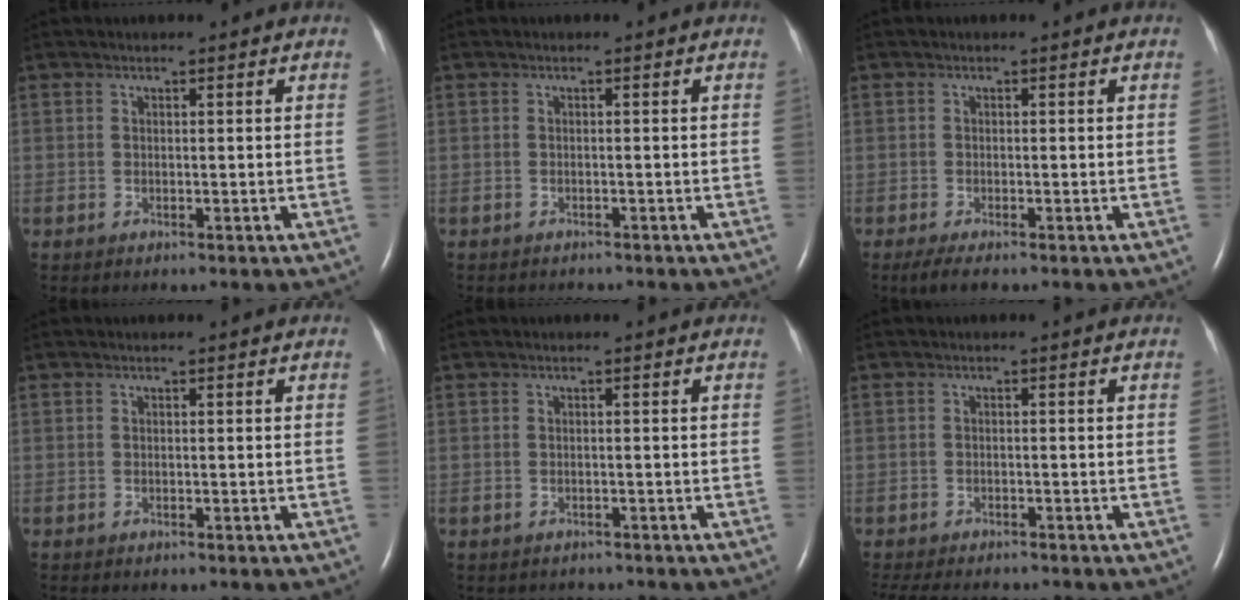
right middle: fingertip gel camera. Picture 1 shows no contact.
{"total": 2.7, "force": [-2.4, 0.9, 0.7], "torque": [-0.015, -0.004, -0.025]}
{"total": 2.3, "force": [-1.6, 0.4, 1.6], "torque": [-0.037, -0.009, -0.029]}
{"total": 1.4, "force": [-1.1, 0.4, 0.7], "torque": [-0.015, -0.003, -0.009]}
{"total": 3.0, "force": [-2.7, 1.3, 0.3], "torque": [-0.011, -0.001, -0.031]}
{"total": 10.3, "force": [-9.0, 2.8, 4.2], "torque": [-0.078, -0.012, -0.121]}